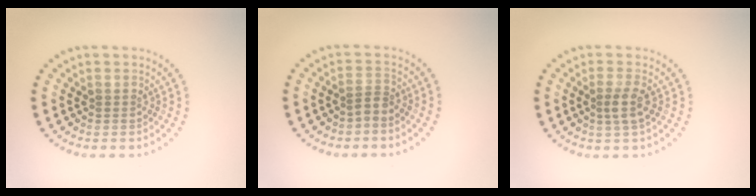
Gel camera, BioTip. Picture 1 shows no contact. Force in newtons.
{"total": 1.2, "press": 0.8, "slide": 0.9}
{"total": 1.9, "press": 1.5, "slide": 1.2}